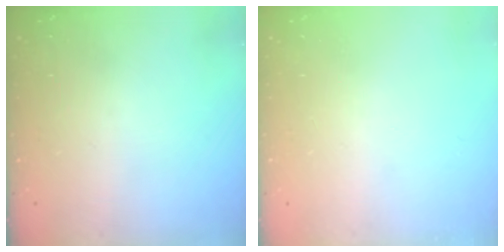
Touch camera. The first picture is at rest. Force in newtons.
{"total": 0.0}